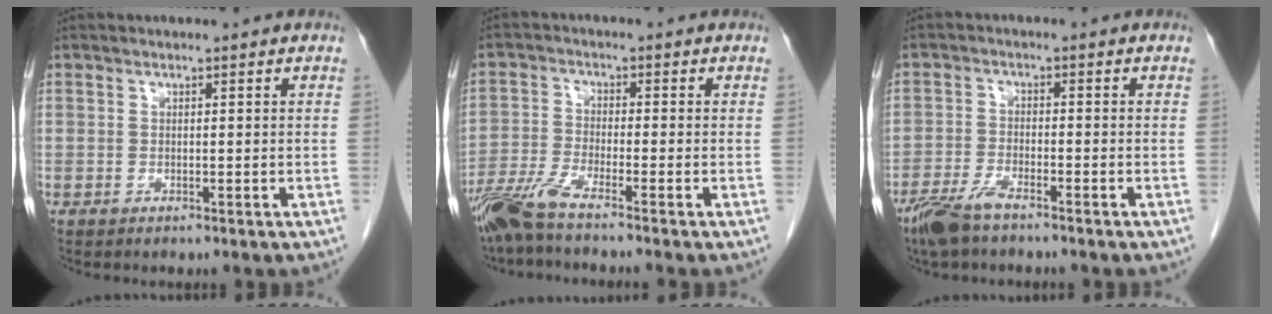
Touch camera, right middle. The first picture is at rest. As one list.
[{"total": 5.9, "force": [-4.9, -0.9, 3.1], "torque": [-0.069, -0.024, -0.104]}, {"total": 5.3, "force": [-4.1, 1.0, 3.2], "torque": [-0.073, -0.009, -0.080]}]